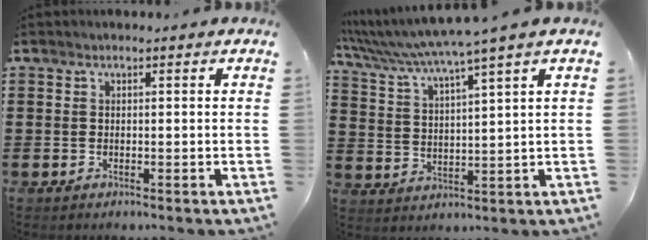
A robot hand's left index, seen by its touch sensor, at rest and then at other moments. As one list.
[{"total": 5.1, "force": [4.3, -1.3, 2.5], "torque": [-0.069, -0.038, 0.066]}]